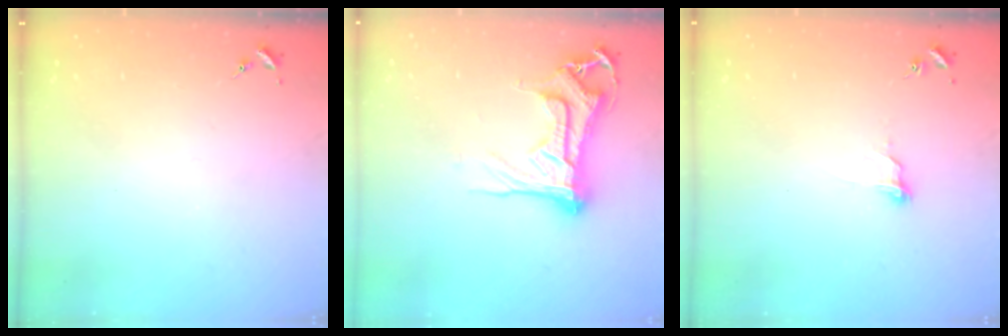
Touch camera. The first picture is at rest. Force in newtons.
{"total": 15.8, "press": 15.7, "slide": 1.5}
{"total": 7.7, "press": 7.6, "slide": 0.7}